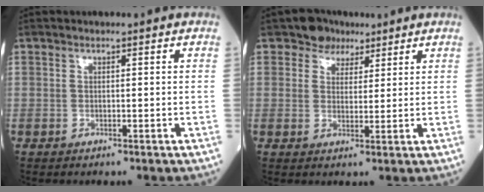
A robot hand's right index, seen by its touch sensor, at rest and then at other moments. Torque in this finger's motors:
{"motor_torque": [0.39, 0.25, -0.01, 0.00]}